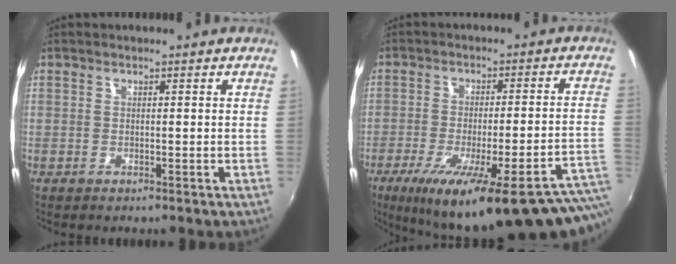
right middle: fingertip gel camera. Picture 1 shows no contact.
{"total": 27.7, "force": [-18.2, 4.3, 20.4], "torque": [-0.282, -0.060, -0.242]}